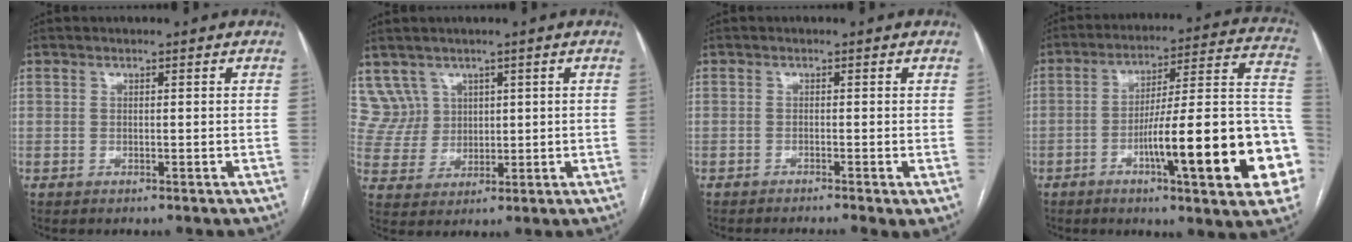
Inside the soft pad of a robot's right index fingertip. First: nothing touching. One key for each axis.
{"total": 5.8, "fx": 3.3, "fy": 4.7, "fz": -0.4, "tx": 0.009, "ty": 0.016, "tz": 0.075}
{"total": 3.7, "fx": -2.5, "fy": 0.3, "fz": 2.7, "tx": -0.033, "ty": -0.009, "tz": -0.038}
{"total": 23.5, "fx": -7.3, "fy": 2.1, "fz": 22.2, "tx": -0.232, "ty": 0.015, "tz": -0.103}